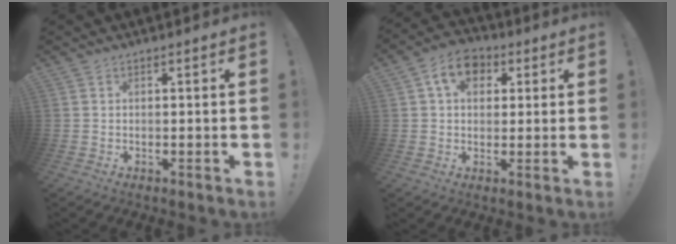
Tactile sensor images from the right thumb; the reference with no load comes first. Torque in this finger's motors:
{"motor_torque": [-0.06, 1.19, 0.75, -0.10, 0.02]}